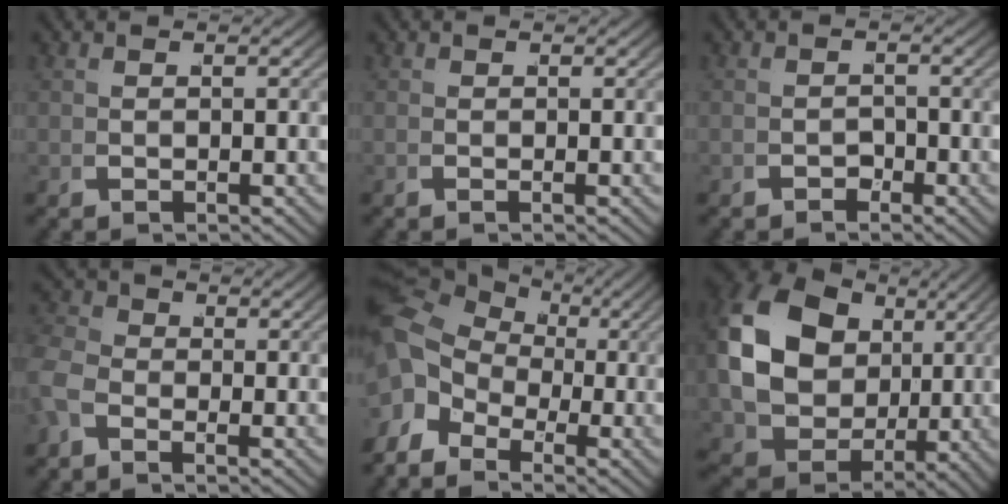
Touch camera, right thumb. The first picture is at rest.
{"total": 0.0}
{"total": 1.4, "force": [-1.2, 0.7, -0.1], "torque": [0.009, -0.001, -0.023]}
{"total": 3.4, "force": [-1.2, 2.7, 1.7], "torque": [-0.029, 0.003, -0.035]}
{"total": 6.0, "force": [0.7, 4.4, 4.0], "torque": [-0.075, 0.000, 0.004]}
{"total": 16.0, "force": [1.6, 12.2, 10.3], "torque": [-0.233, -0.025, 0.027]}